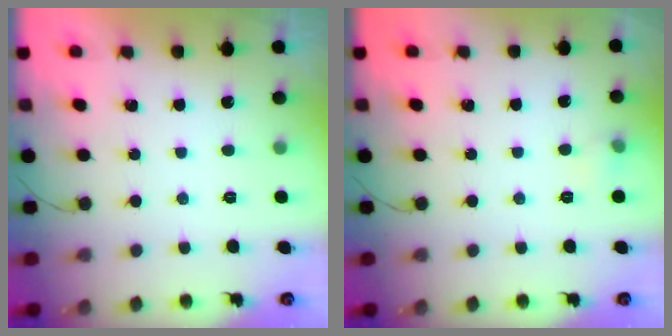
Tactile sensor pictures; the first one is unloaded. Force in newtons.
{"total": 3.9, "press": 3.7, "slide": 1.2}